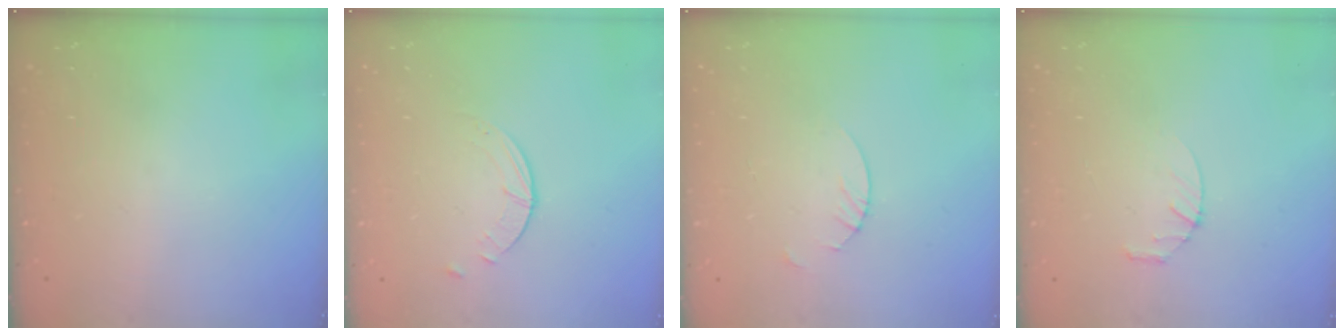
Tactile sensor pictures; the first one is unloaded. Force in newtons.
{"total": 0.9, "press": 0.9, "slide": 0.1}
{"total": 1.8, "press": 1.8, "slide": 0.2}
{"total": 2.8, "press": 2.8, "slide": 0.4}